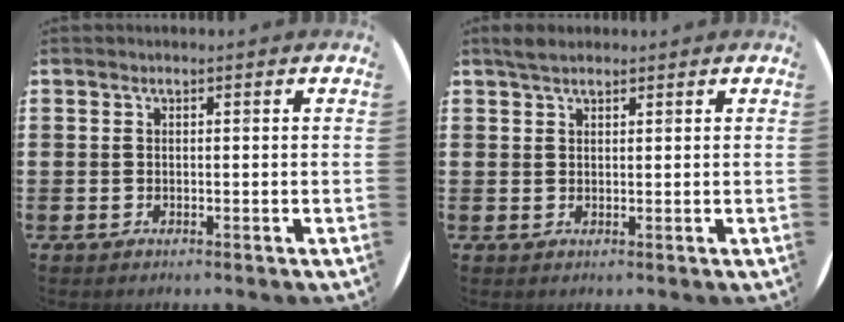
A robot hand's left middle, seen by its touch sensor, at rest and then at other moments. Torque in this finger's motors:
{"motor_torque": [0.20, -0.17, 0.05, 0.01]}